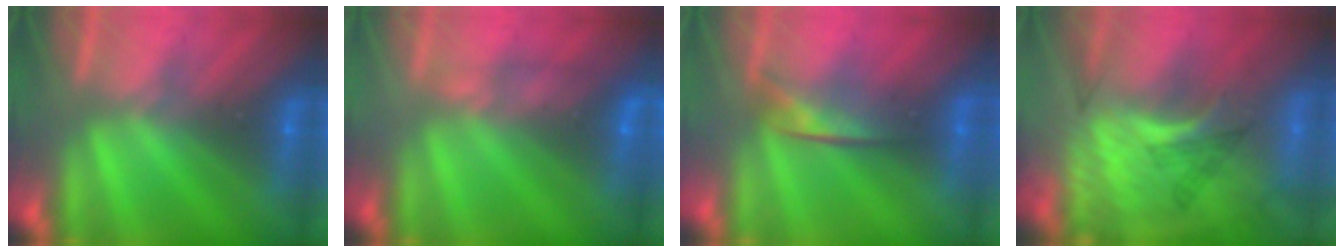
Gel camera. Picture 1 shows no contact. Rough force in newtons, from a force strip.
{"total": 4.7}
{"total": 1.8}
{"total": 3.1}